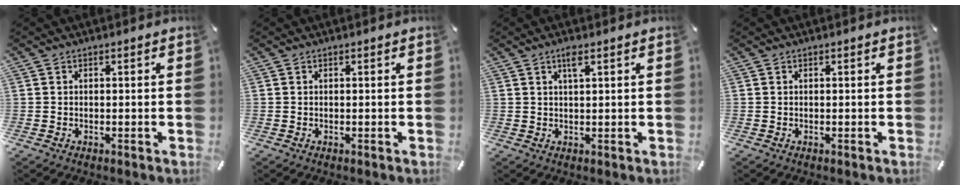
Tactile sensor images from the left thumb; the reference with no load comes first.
{"total": 0.0}
{"total": 2.5, "force": [1.5, 0.4, 2.0], "torque": [-0.044, 0.003, 0.026]}
{"total": 0.0}